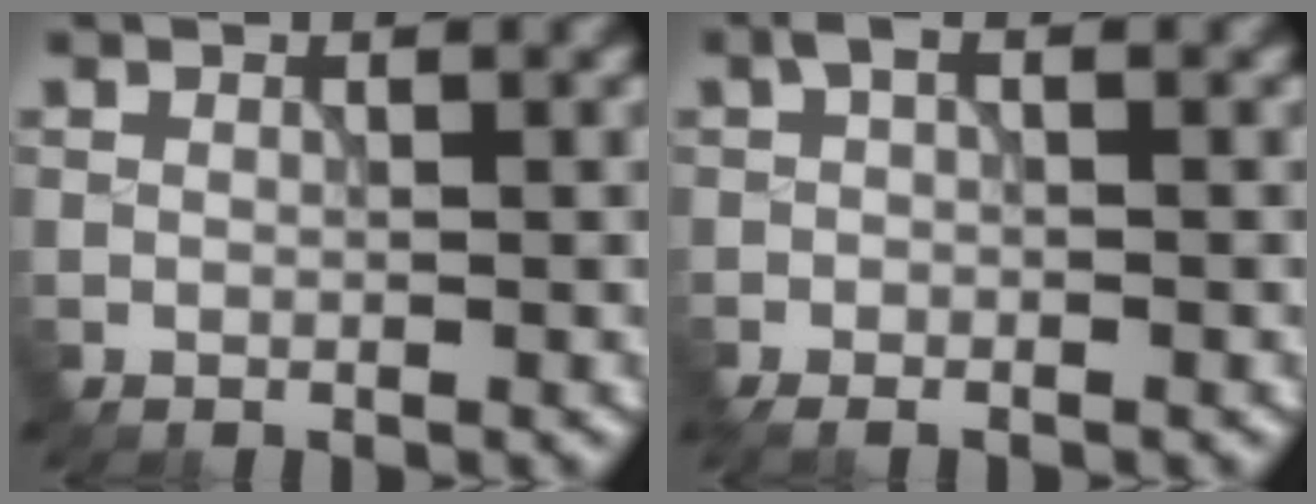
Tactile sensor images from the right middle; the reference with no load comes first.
{"total": 3.1, "force": [-0.4, 1.0, 2.9], "torque": [-0.056, 0.000, -0.010]}